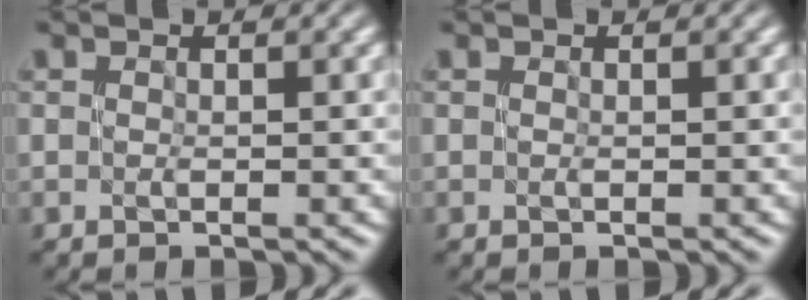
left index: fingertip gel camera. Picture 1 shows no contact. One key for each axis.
{"total": 0.0}